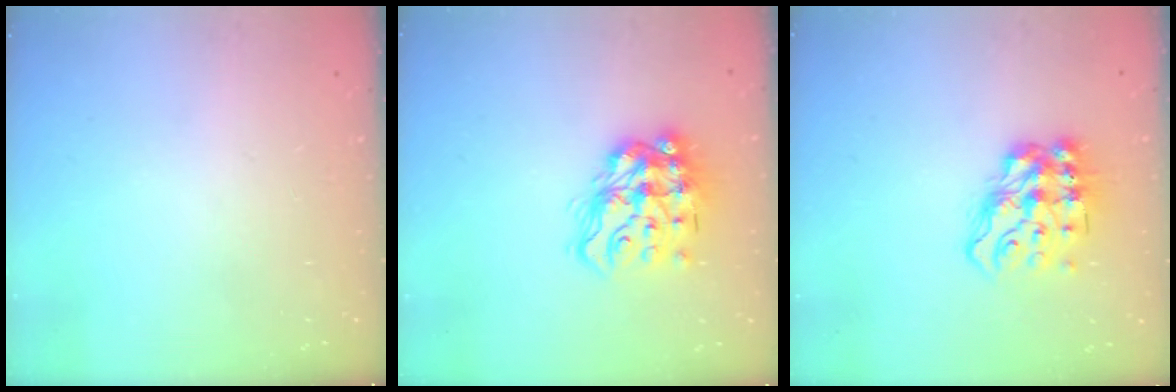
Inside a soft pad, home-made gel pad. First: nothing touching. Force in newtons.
{"total": 15.2, "press": 15.2, "slide": 0.9}
{"total": 13.4, "press": 13.4, "slide": 1.3}